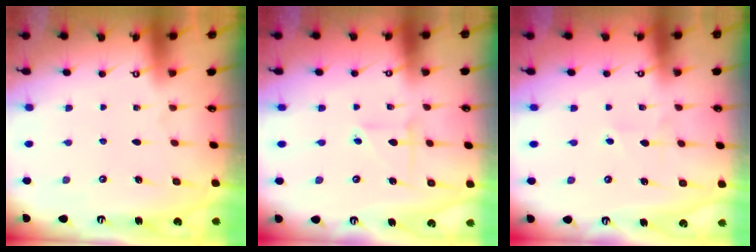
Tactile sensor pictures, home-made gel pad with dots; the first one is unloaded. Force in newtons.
{"total": 2.5, "press": 2.5, "slide": 0.1}
{"total": 1.7, "press": 1.7, "slide": 0.2}